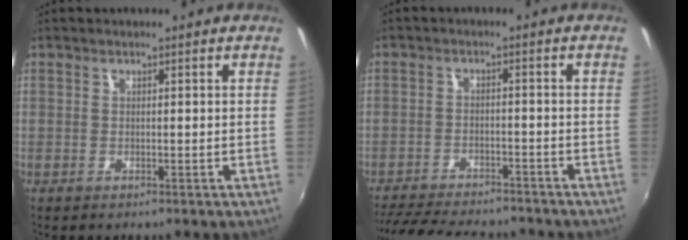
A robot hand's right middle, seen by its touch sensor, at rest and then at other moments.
{"total": 15.4, "force": [-13.5, 4.0, 6.4], "torque": [-0.140, -0.022, -0.201]}